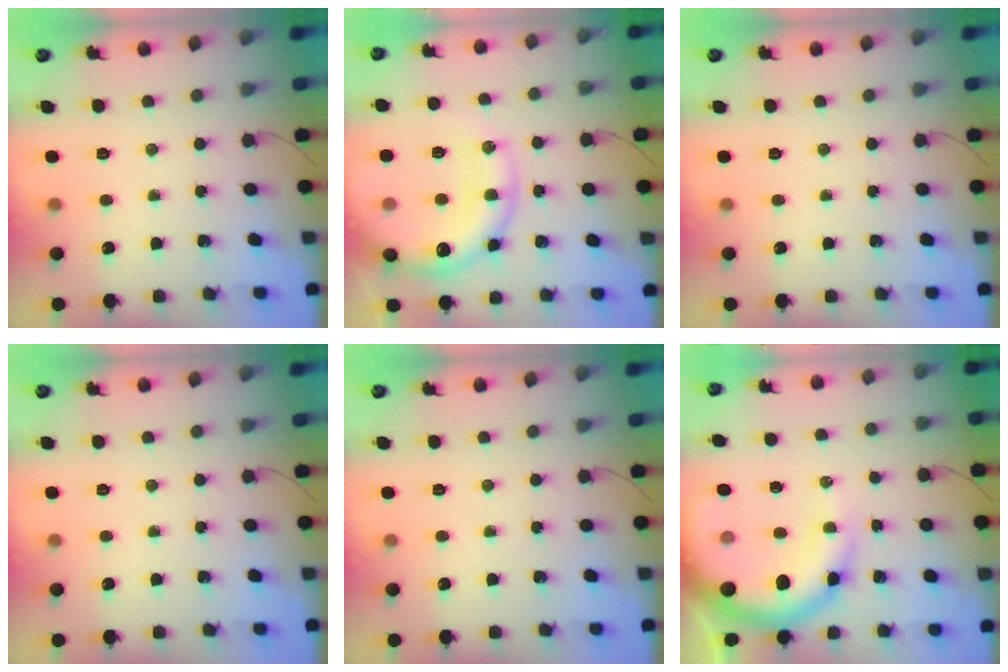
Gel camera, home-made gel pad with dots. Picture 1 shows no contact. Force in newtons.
{"total": 18.8, "press": 18.5, "slide": 3.7}
{"total": 0.0}
{"total": 0.0}
{"total": 0.0}
{"total": 13.6, "press": 13.1, "slide": 3.5}